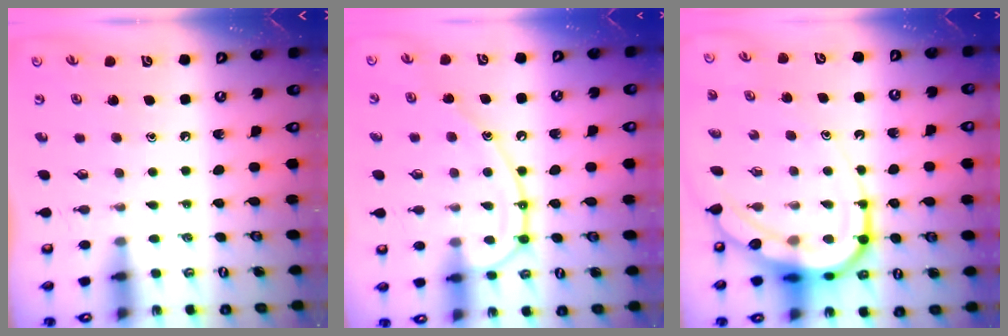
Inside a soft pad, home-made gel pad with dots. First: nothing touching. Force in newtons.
{"total": 13.1, "press": 13.0, "slide": 1.4}
{"total": 15.7, "press": 15.6, "slide": 1.5}